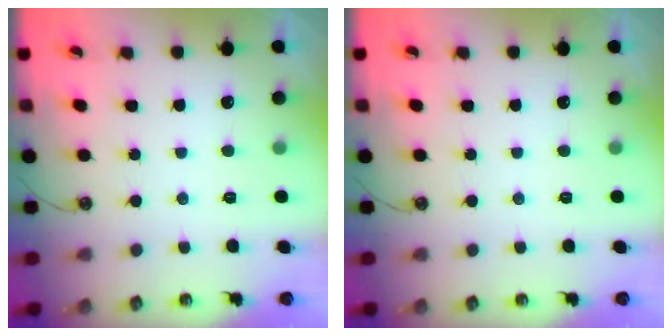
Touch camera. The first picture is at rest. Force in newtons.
{"total": 0.0}